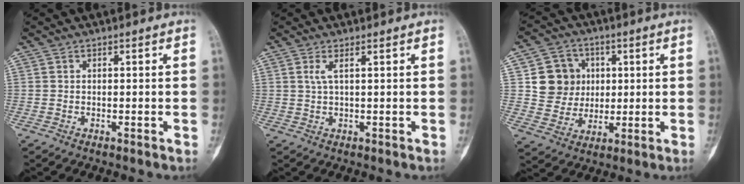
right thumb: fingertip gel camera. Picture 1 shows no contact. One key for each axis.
{"total": 2.0, "fx": 0.8, "fy": 0.3, "fz": 1.9, "tx": -0.043, "ty": 0.000, "tz": 0.021}
{"total": 10.5, "fx": 1.9, "fy": 9.8, "fz": 3.3, "tx": -0.006, "ty": 0.001, "tz": 0.039}